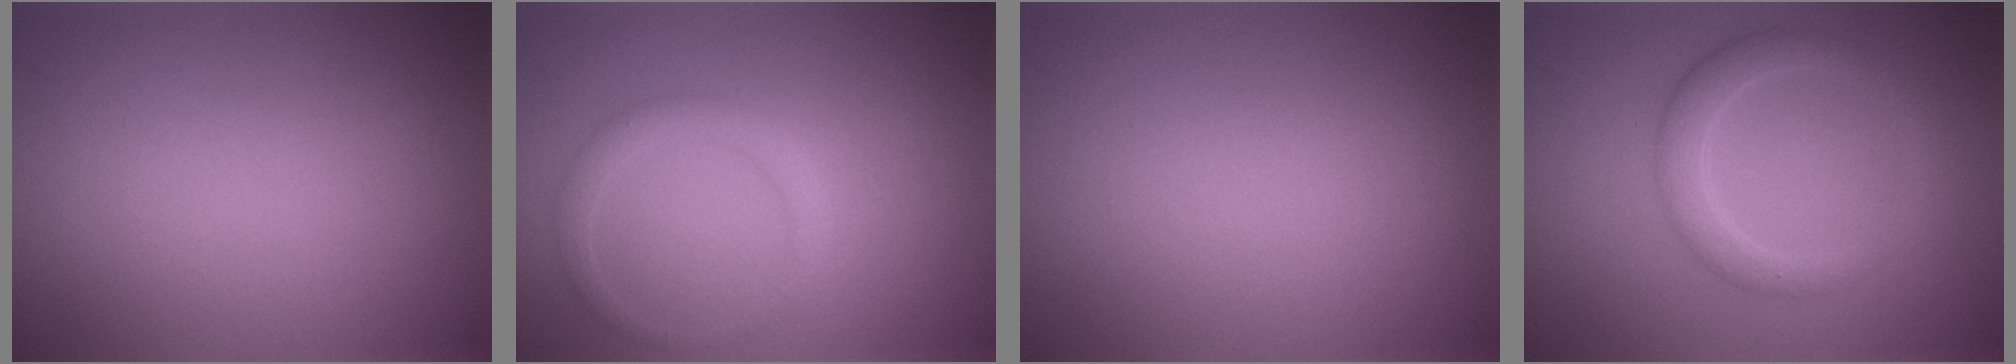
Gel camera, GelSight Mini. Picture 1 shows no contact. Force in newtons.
{"total": 1.7, "press": 1.7, "slide": 0.2}
{"total": 0.0}
{"total": 2.8, "press": 2.8, "slide": 0.3}